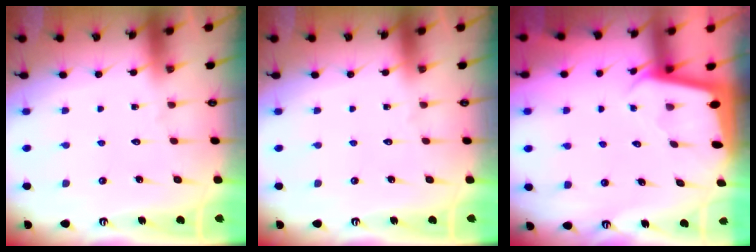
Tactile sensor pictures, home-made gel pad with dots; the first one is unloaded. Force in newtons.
{"total": 0.0}
{"total": 2.1, "press": 2.1, "slide": 0.1}